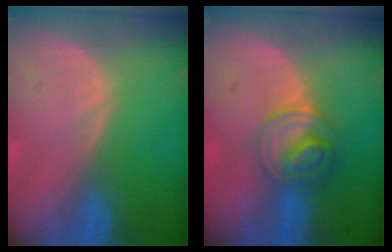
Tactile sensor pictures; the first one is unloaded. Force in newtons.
{"total": 6.2, "press": 5.4, "slide": 3.1}